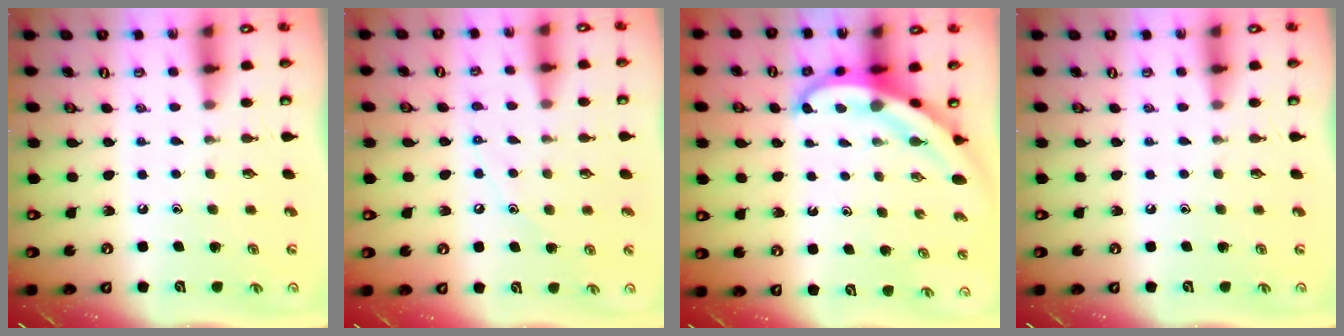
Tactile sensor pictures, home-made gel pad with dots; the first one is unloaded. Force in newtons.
{"total": 6.1, "press": 6.1, "slide": 0.4}
{"total": 5.2, "press": 5.1, "slide": 0.8}
{"total": 0.0}